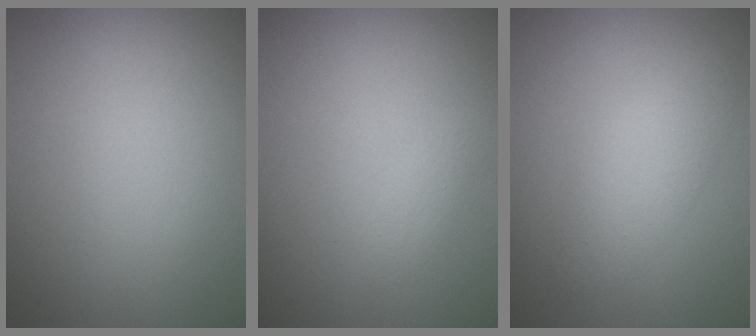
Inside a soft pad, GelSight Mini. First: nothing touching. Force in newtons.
{"total": 0.7, "press": 0.7, "slide": 0.1}
{"total": 2.7, "press": 2.7, "slide": 0.1}